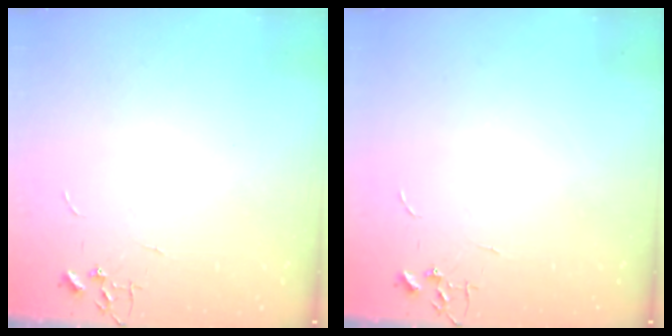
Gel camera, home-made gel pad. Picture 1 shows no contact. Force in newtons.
{"total": 0.0}